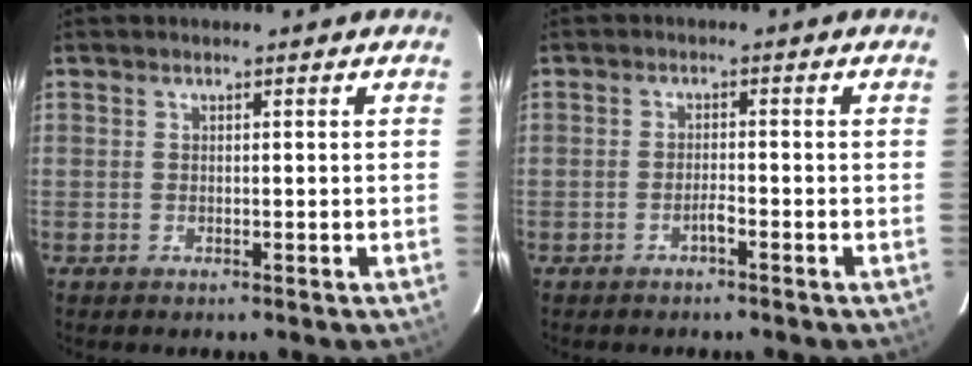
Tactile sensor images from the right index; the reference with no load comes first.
{"total": 1.5, "force": [-1.0, 0.0, 1.1], "torque": [-0.020, 0.002, -0.019]}